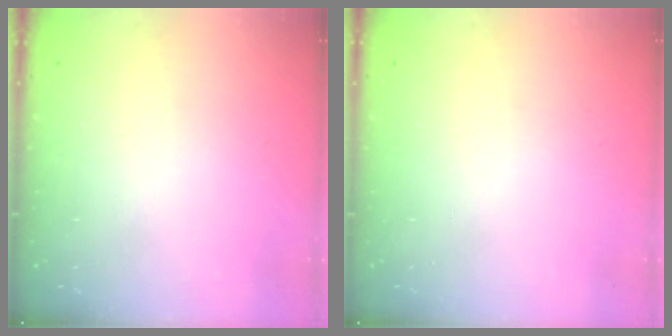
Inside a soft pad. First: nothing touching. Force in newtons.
{"total": 0.0}